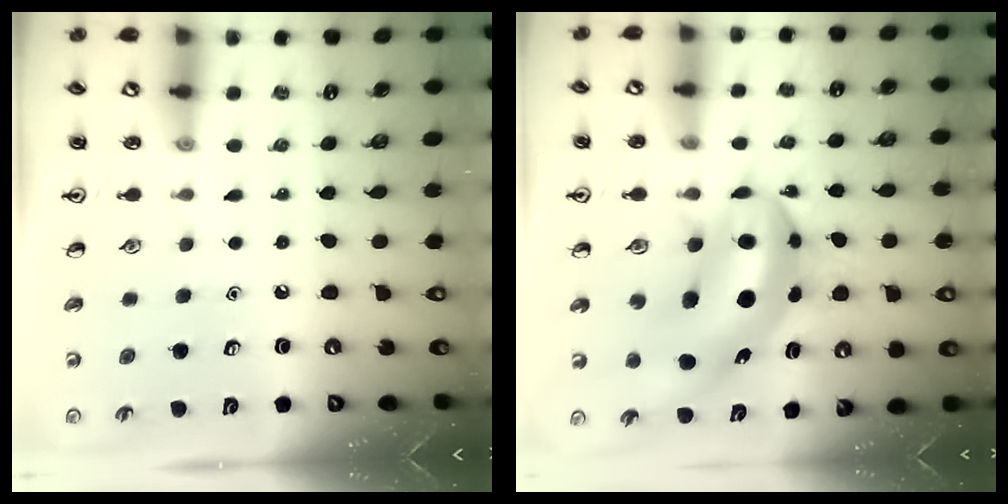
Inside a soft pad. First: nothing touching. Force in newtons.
{"total": 11.9, "press": 11.3, "slide": 3.6}